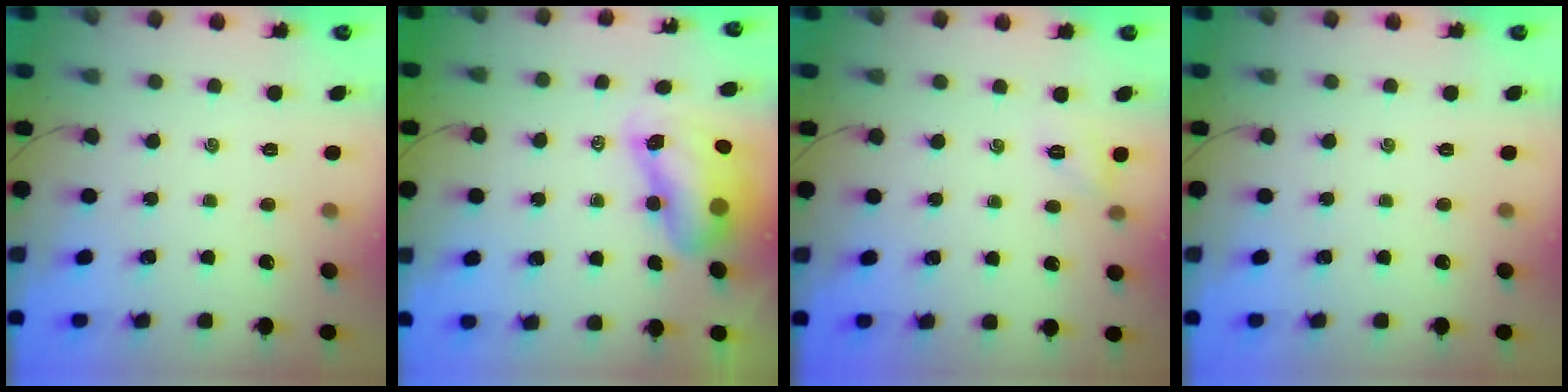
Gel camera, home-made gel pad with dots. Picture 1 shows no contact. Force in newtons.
{"total": 9.6, "press": 9.2, "slide": 2.8}
{"total": 3.3, "press": 3.3, "slide": 0.2}
{"total": 0.0}